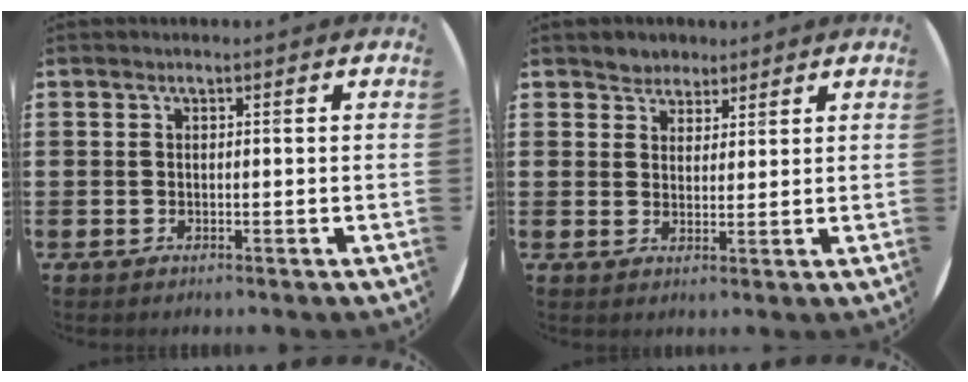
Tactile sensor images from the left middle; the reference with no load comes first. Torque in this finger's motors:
{"motor_torque": [0.18, -0.15, 0.02, 0.01]}